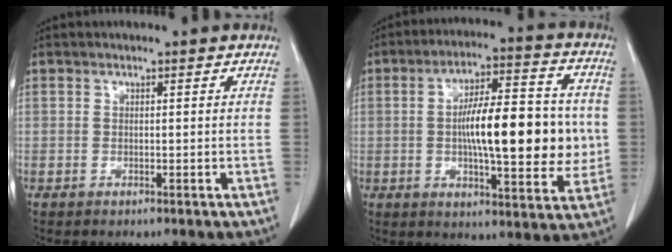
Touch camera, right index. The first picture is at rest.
{"total": 16.6, "force": [-0.1, 4.8, 15.9], "torque": [-0.249, 0.018, -0.001]}